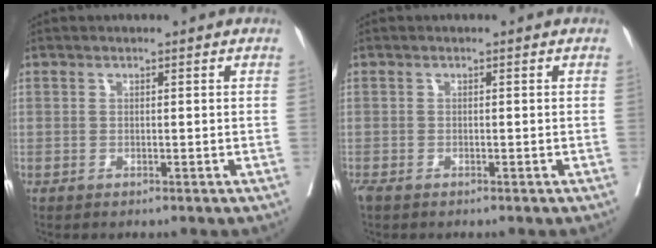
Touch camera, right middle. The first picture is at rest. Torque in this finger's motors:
{"motor_torque": [0.28, -0.21, 0.08, 0.01]}